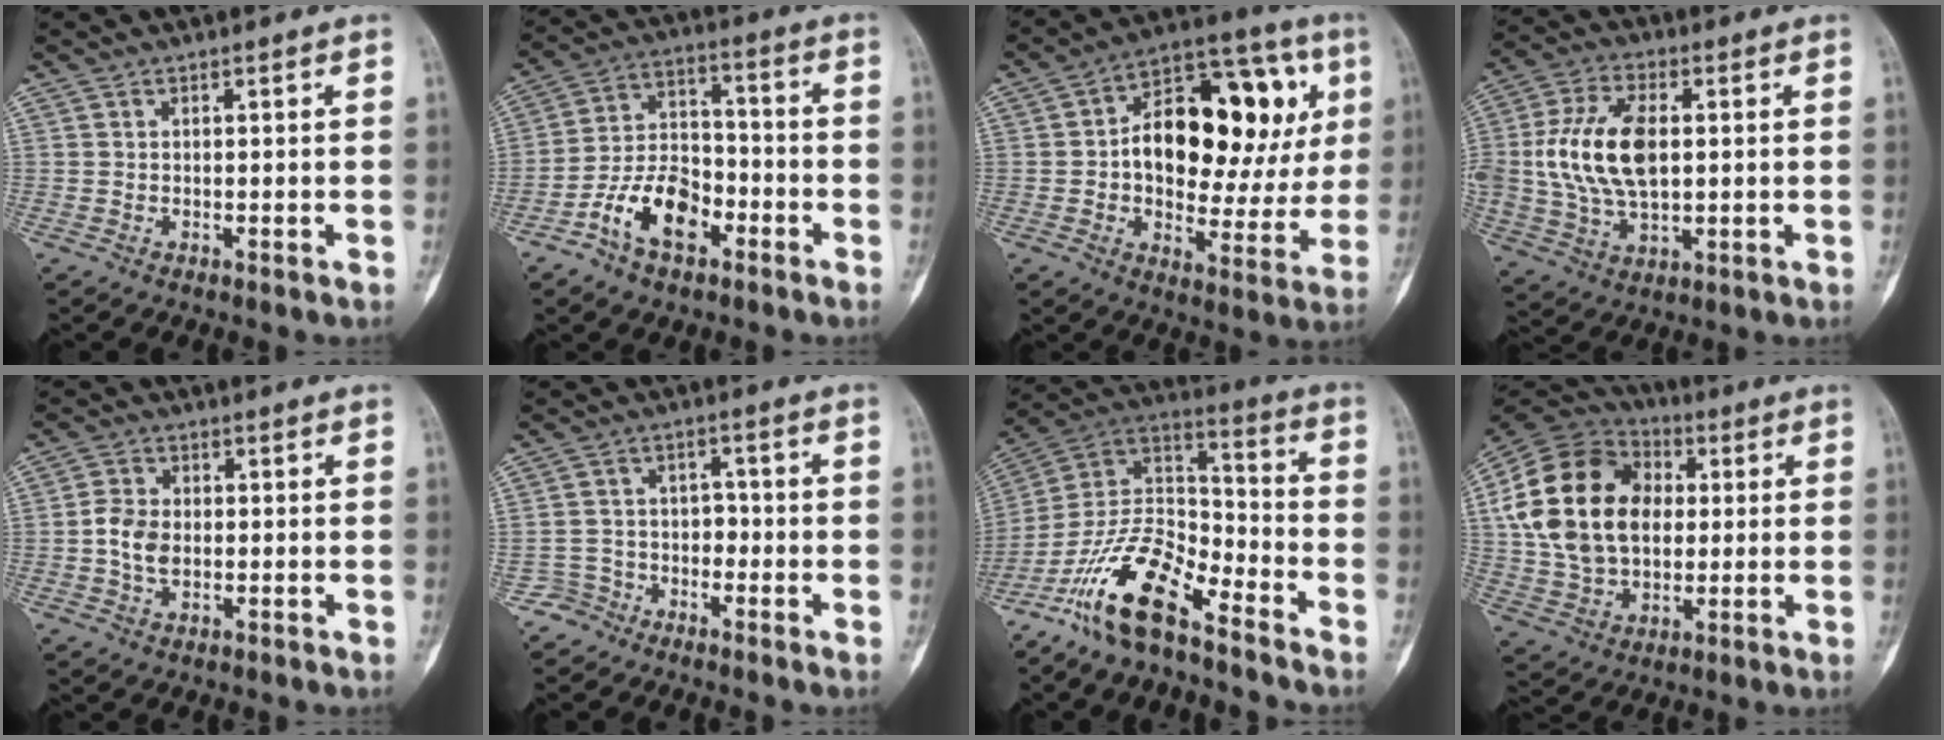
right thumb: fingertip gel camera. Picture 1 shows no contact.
{"total": 12.2, "force": [-5.9, 7.1, 7.9], "torque": [-0.123, 0.045, -0.111]}
{"total": 23.8, "force": [4.4, 13.3, 19.2], "torque": [-0.232, 0.025, 0.061]}
{"total": 15.5, "force": [1.3, 8.8, 12.8], "torque": [-0.255, 0.004, 0.028]}
{"total": 5.2, "force": [-0.6, 3.6, 3.7], "torque": [-0.069, 0.007, -0.017]}
{"total": 5.0, "force": [-3.5, 3.5, -0.5], "torque": [0.045, 0.042, -0.072]}
{"total": 17.1, "force": [-11.7, 6.1, 10.9], "torque": [-0.192, 0.085, -0.224]}
{"total": 22.8, "force": [2.9, 16.1, 15.9], "torque": [-0.292, 0.016, 0.054]}